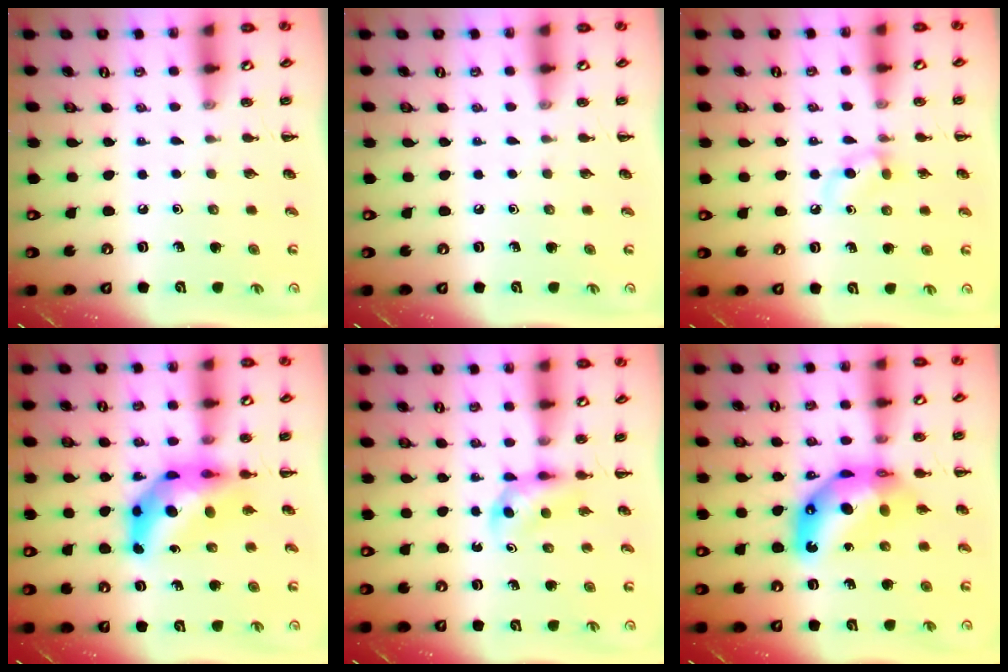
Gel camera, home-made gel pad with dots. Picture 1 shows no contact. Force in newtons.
{"total": 0.0}
{"total": 5.3, "press": 5.0, "slide": 1.8}
{"total": 10.4, "press": 9.8, "slide": 3.6}
{"total": 3.7, "press": 3.5, "slide": 1.3}
{"total": 12.3, "press": 11.7, "slide": 3.7}